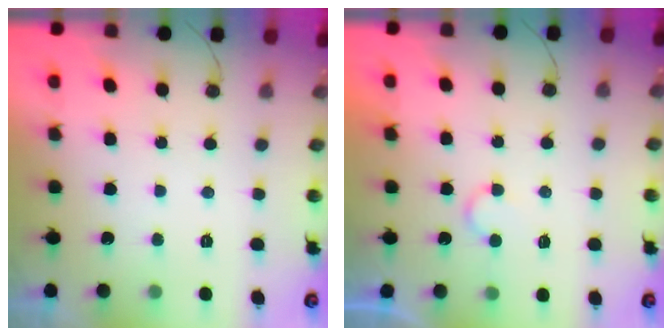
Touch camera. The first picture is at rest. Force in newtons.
{"total": 3.8, "press": 3.8, "slide": 0.4}